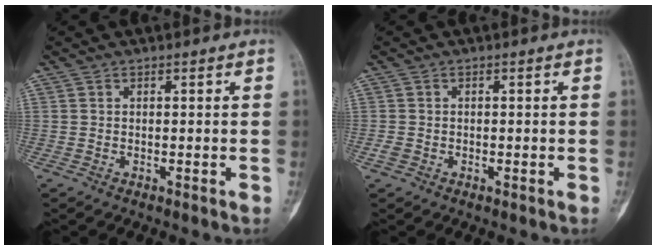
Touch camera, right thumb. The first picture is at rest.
{"total": 1.3, "force": [-0.4, 1.1, 0.5], "torque": [-0.011, 0.002, -0.008]}